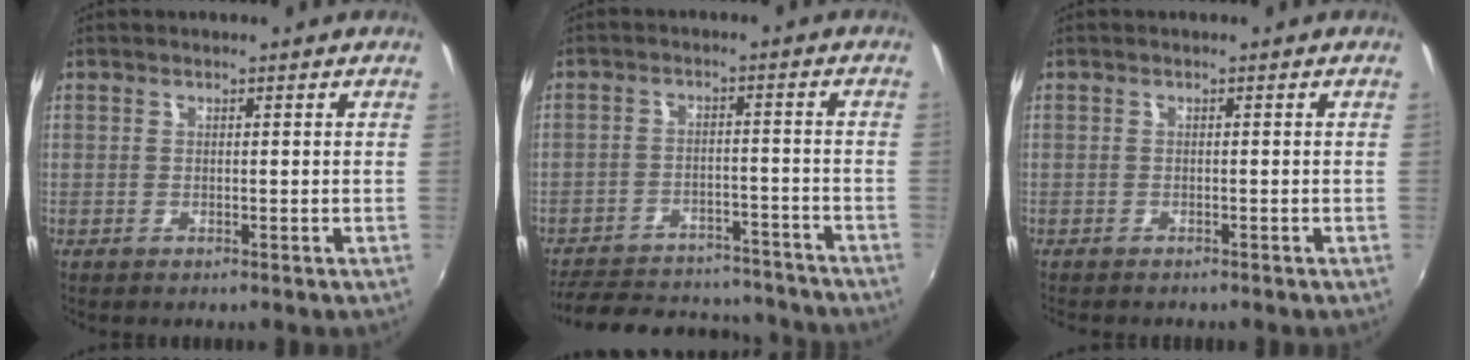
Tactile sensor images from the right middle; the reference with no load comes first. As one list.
[{"total": 21.7, "force": [-18.7, 7.5, 8.0], "torque": [-0.174, 0.022, -0.234]}, {"total": 1.7, "force": [-1.6, 0.1, 0.5], "torque": [-0.017, -0.010, -0.022]}]